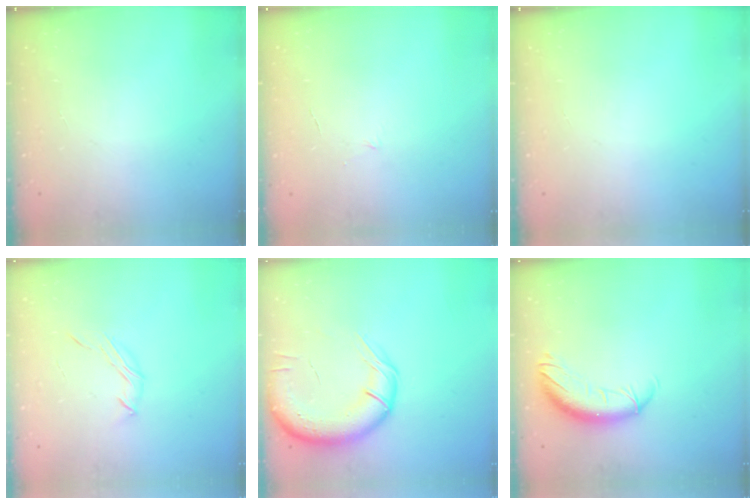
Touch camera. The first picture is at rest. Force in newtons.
{"total": 3.6, "press": 3.5, "slide": 0.9}
{"total": 0.0}
{"total": 5.7, "press": 5.6, "slide": 1.1}
{"total": 15.4, "press": 14.9, "slide": 4.0}
{"total": 11.2, "press": 11.1, "slide": 1.7}